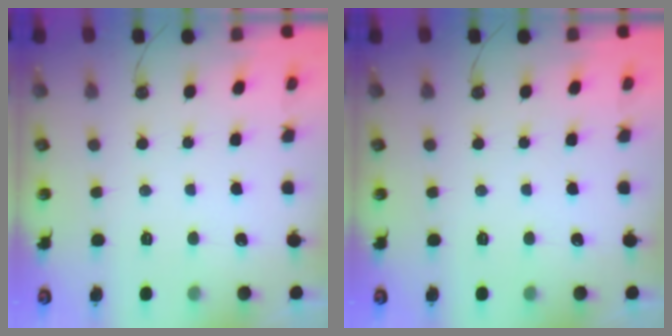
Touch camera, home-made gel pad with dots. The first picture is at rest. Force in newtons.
{"total": 0.0}